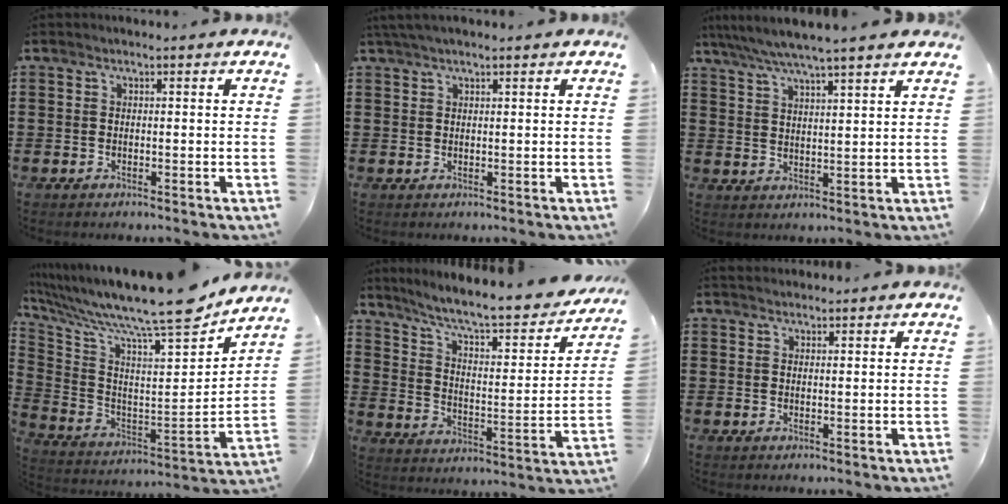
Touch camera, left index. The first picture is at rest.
{"total": 1.7, "force": [1.2, 0.3, 1.1], "torque": [-0.022, 0.002, 0.023]}
{"total": 5.2, "force": [4.5, -0.3, 2.5], "torque": [-0.064, -0.022, 0.077]}
{"total": 13.0, "force": [11.5, 0.5, 5.9], "torque": [-0.127, -0.104, 0.181]}
{"total": 8.9, "force": [7.3, 0.8, 4.9], "torque": [-0.114, -0.051, 0.119]}
{"total": 1.0, "force": [1.0, 0.3, 0.0], "torque": [-0.002, 0.001, 0.020]}